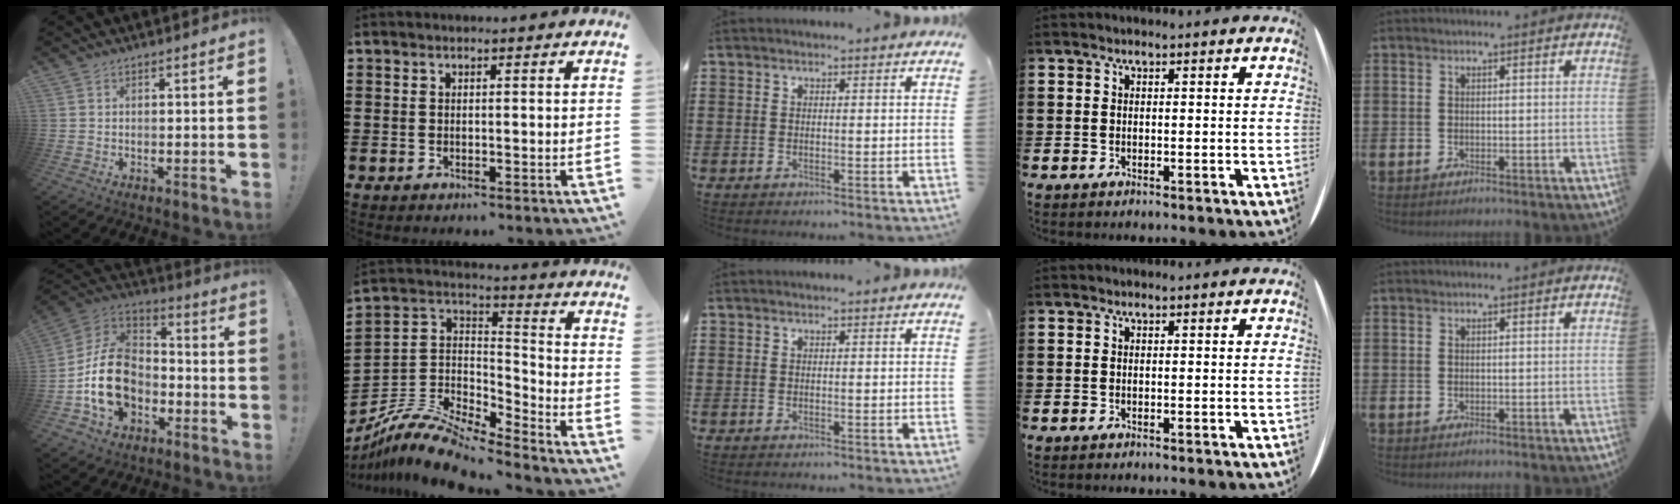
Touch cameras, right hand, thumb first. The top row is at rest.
{"thumb": {"total": 18.4, "force": [-5.2, 13.7, 11.2], "torque": [-0.209, 0.040, -0.079]}, "index": {"total": 10.6, "force": [-9.2, 2.6, 4.5], "torque": [-0.097, 0.022, -0.185]}}